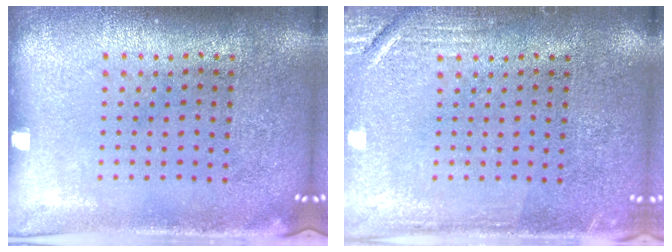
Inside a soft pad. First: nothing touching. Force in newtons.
{"total": 2.3, "press": 2.2, "slide": 0.4}